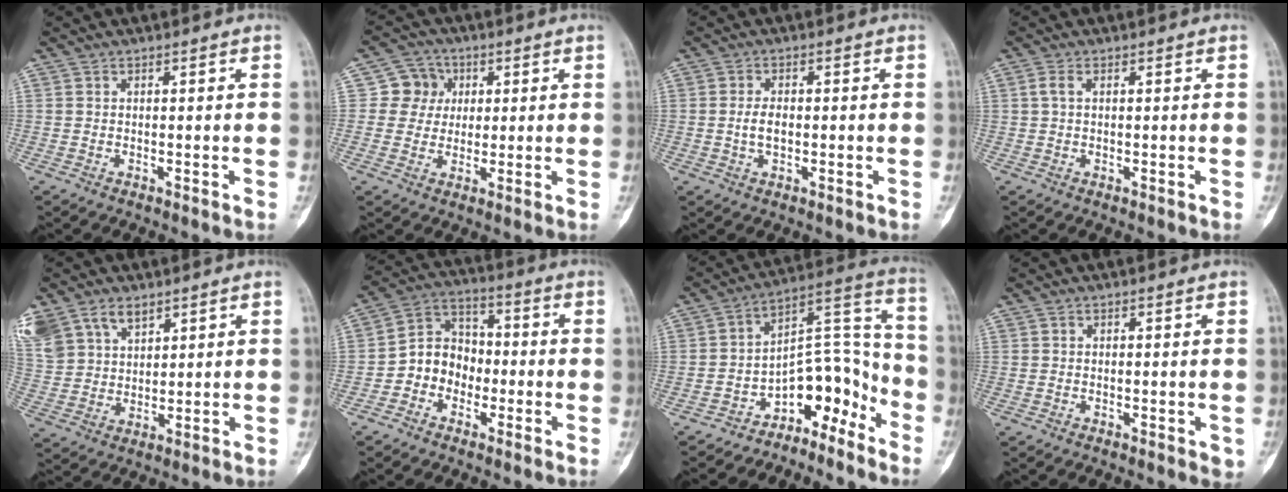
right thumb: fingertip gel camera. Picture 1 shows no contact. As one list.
[{"total": 6.4, "force": [1.3, 6.1, 1.4], "torque": [0.015, 0.008, 0.014]}, {"total": 3.2, "force": [-0.4, 1.9, 2.6], "torque": [-0.050, 0.007, -0.009]}, {"total": 1.6, "force": [0.4, 0.8, 1.3], "torque": [-0.038, 0.010, 0.011]}, {"total": 16.0, "force": [9.0, 10.8, 7.7], "torque": [-0.189, 0.014, 0.188]}, {"total": 8.8, "force": [-2.6, 7.5, 3.9], "torque": [-0.033, 0.041, -0.061]}, {"total": 11.9, "force": [-8.3, 6.8, 5.2], "torque": [-0.029, 0.138, -0.135]}, {"total": 1.6, "force": [-0.2, 0.9, 1.3], "torque": [-0.007, -0.001, -0.003]}]